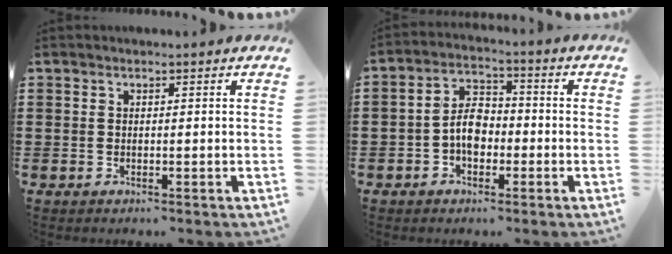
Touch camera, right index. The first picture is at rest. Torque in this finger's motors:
{"motor_torque": [2.14, 0.00, 0.76, 0.07]}